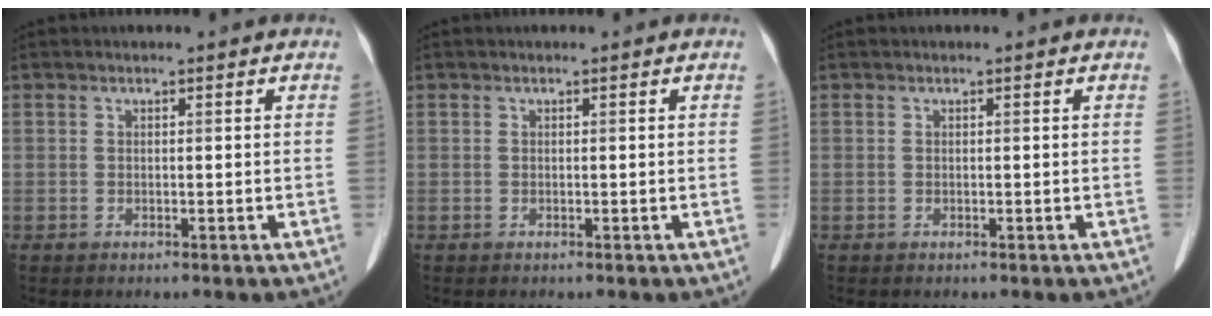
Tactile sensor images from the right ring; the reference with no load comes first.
{"total": 0.0}
{"total": 0.0}